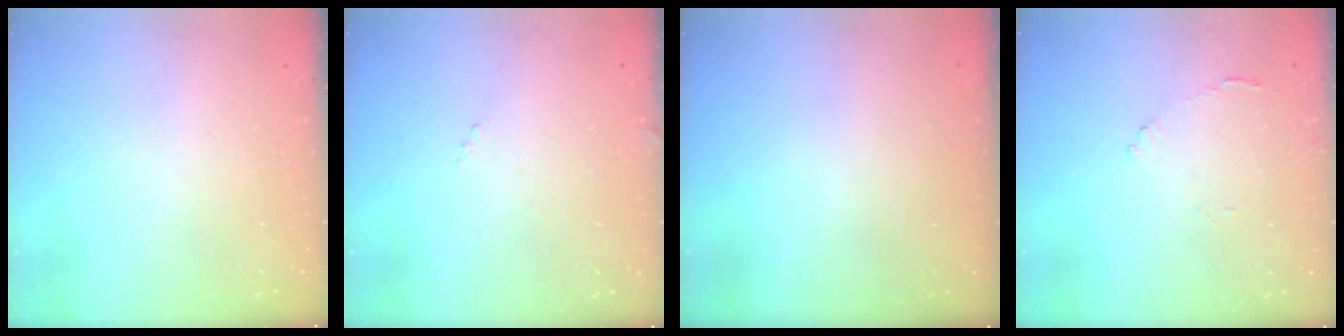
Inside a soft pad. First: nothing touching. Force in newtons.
{"total": 6.7, "press": 6.7, "slide": 0.6}
{"total": 2.9, "press": 2.9, "slide": 0.1}
{"total": 8.1, "press": 8.1, "slide": 0.6}